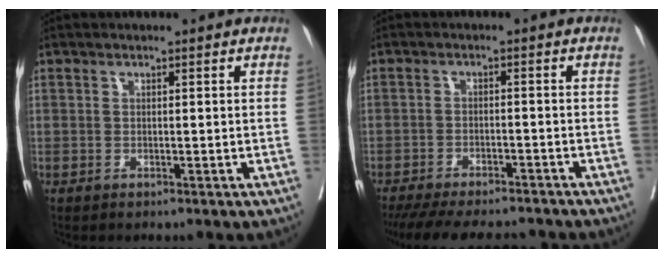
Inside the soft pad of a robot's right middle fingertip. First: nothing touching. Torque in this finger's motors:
{"motor_torque": [1.10, -1.04, 0.58, 0.17]}